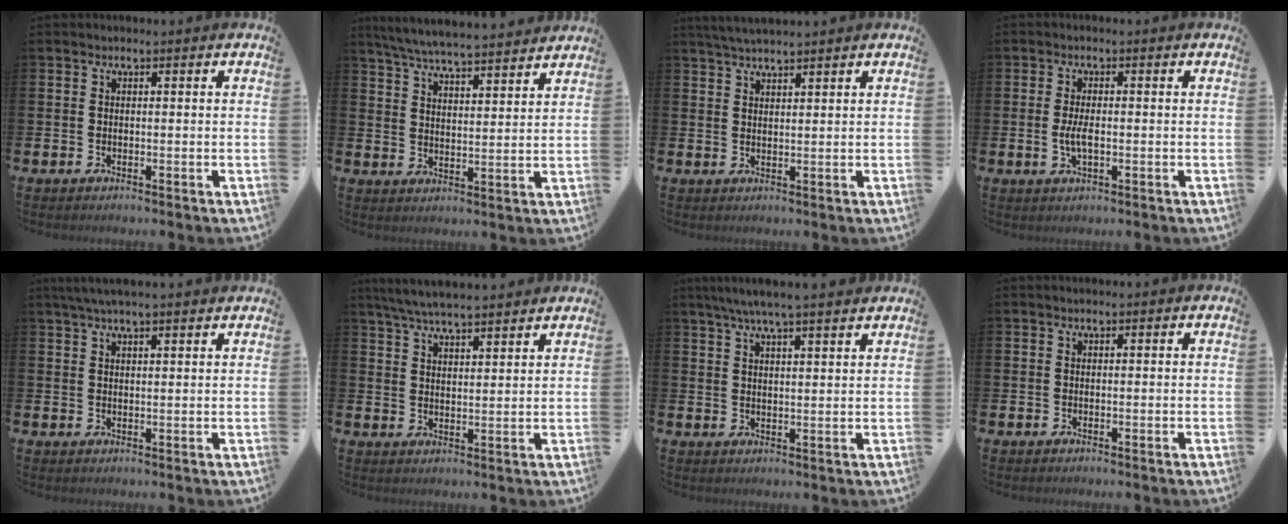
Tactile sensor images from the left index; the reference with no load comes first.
{"total": 6.4, "force": [6.2, 0.0, 1.4], "torque": [-0.047, -0.040, 0.110]}
{"total": 3.1, "force": [2.9, 0.3, 1.0], "torque": [-0.019, -0.008, 0.053]}
{"total": 3.0, "force": [-0.2, 1.2, 2.7], "torque": [-0.044, -0.001, -0.006]}
{"total": 3.7, "force": [3.2, 0.3, 1.9], "torque": [-0.037, -0.004, 0.058]}
{"total": 5.8, "force": [5.6, 0.3, 1.5], "torque": [-0.047, -0.023, 0.102]}
{"total": 5.6, "force": [5.1, -0.1, 2.2], "torque": [-0.050, -0.015, 0.092]}
{"total": 0.0}